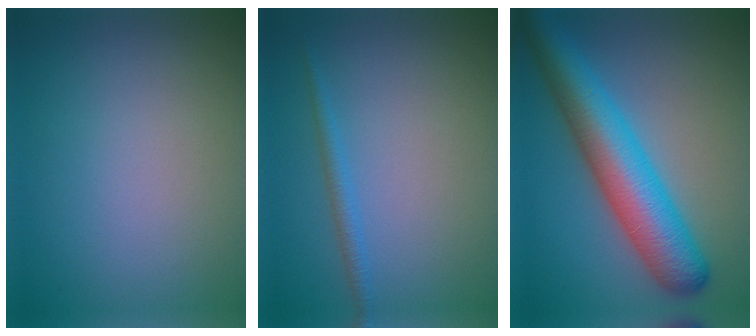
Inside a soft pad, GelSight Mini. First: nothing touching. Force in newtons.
{"total": 1.4, "press": 1.4, "slide": 0.1}
{"total": 9.0, "press": 9.0, "slide": 0.2}